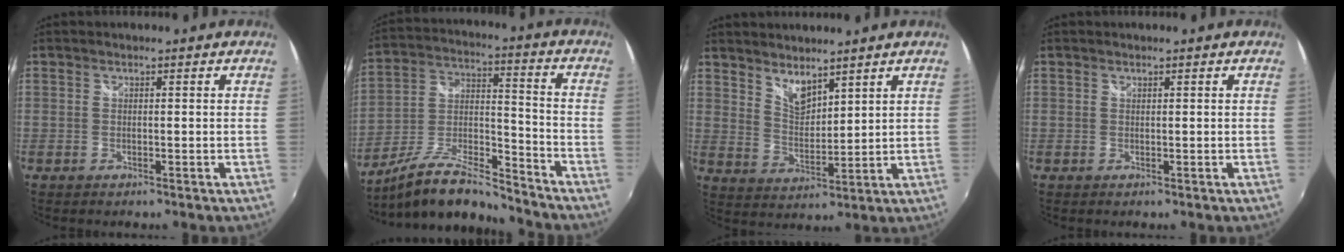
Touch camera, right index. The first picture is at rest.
{"total": 15.2, "force": [-12.9, 3.3, 7.4], "torque": [-0.156, -0.003, -0.236]}
{"total": 5.9, "force": [4.9, 2.1, 2.6], "torque": [-0.038, -0.004, 0.091]}
{"total": 0.0}